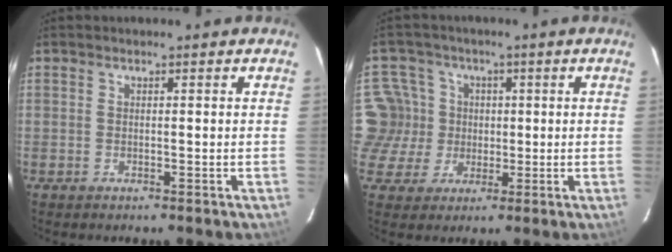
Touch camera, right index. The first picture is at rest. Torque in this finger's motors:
{"motor_torque": [-0.14, 0.10, -0.07, -0.03]}